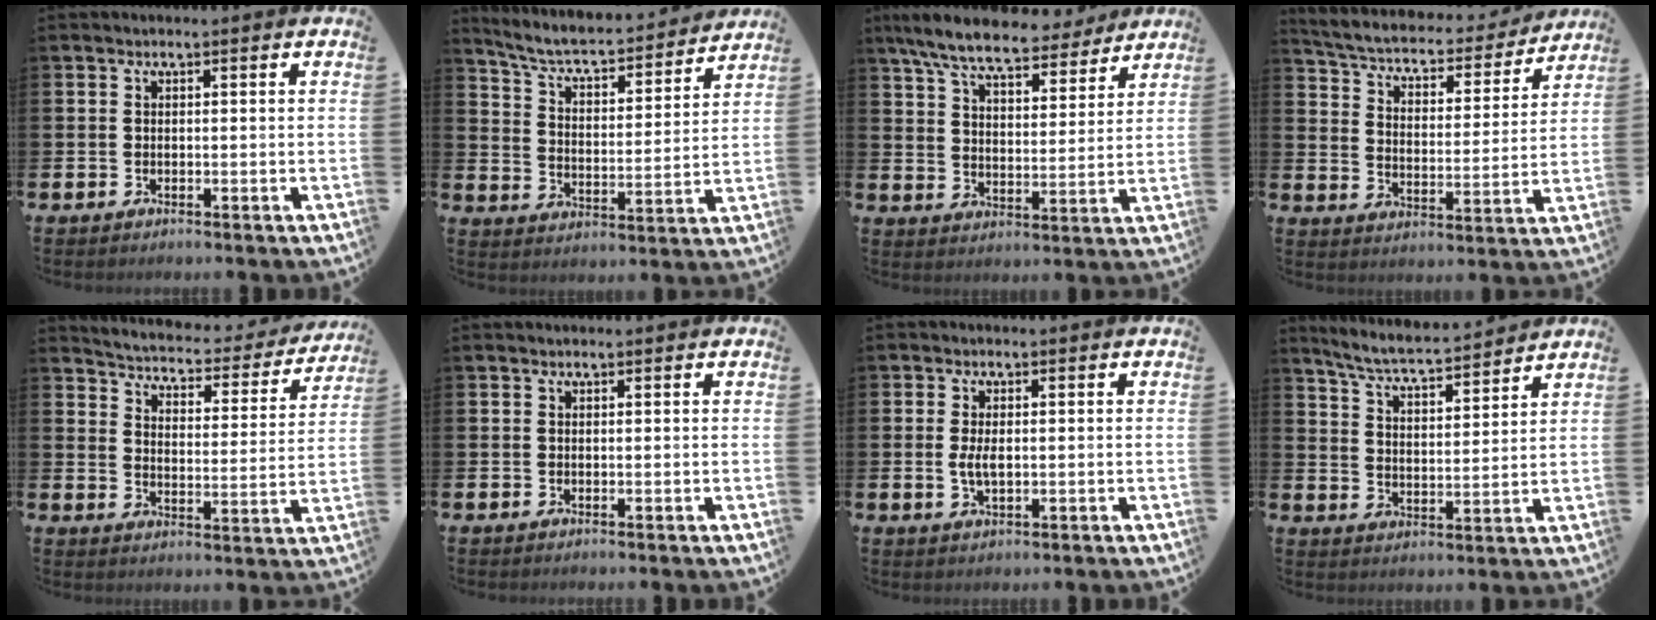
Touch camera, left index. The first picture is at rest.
{"total": 6.3, "force": [5.8, 0.9, 2.2], "torque": [-0.076, -0.049, 0.095]}
{"total": 8.6, "force": [7.7, 1.8, 3.4], "torque": [-0.095, -0.039, 0.137]}
{"total": 5.0, "force": [4.5, 1.6, 1.6], "torque": [-0.062, -0.040, 0.070]}
{"total": 3.9, "force": [3.7, 0.9, 0.6], "torque": [-0.040, -0.036, 0.057]}
{"total": 0.0}
{"total": 2.6, "force": [-0.1, 1.2, 2.3], "torque": [-0.044, 0.003, -0.003]}
{"total": 6.1, "force": [5.8, 0.3, 1.7], "torque": [-0.060, -0.039, 0.101]}